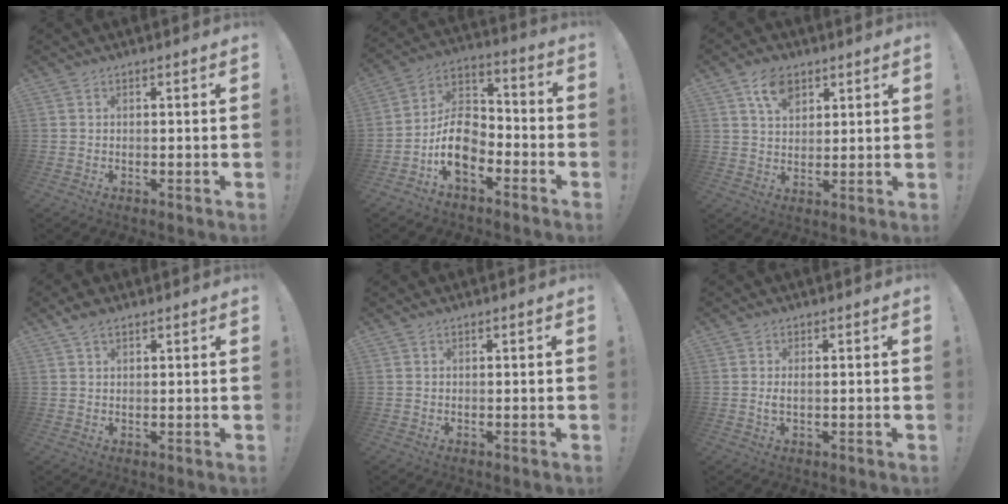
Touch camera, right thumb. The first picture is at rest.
{"total": 12.7, "force": [-6.0, 8.4, 7.5], "torque": [-0.139, 0.038, -0.104]}
{"total": 8.3, "force": [4.8, 5.2, 4.4], "torque": [-0.078, -0.009, 0.090]}
{"total": 3.5, "force": [2.4, 1.6, 1.9], "torque": [-0.032, -0.006, 0.045]}
{"total": 0.0}
{"total": 1.6, "force": [0.2, 0.4, 1.5], "torque": [-0.023, -0.003, 0.000]}